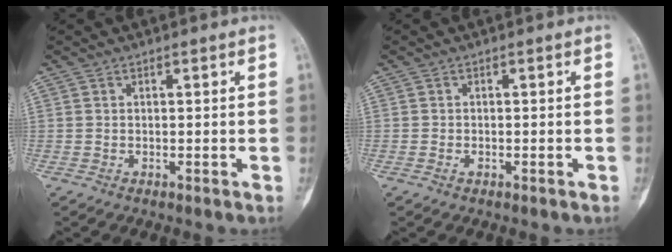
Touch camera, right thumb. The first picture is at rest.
{"total": 0.5, "force": [-0.2, 0.3, 0.3], "torque": [-0.006, 0.004, -0.004]}